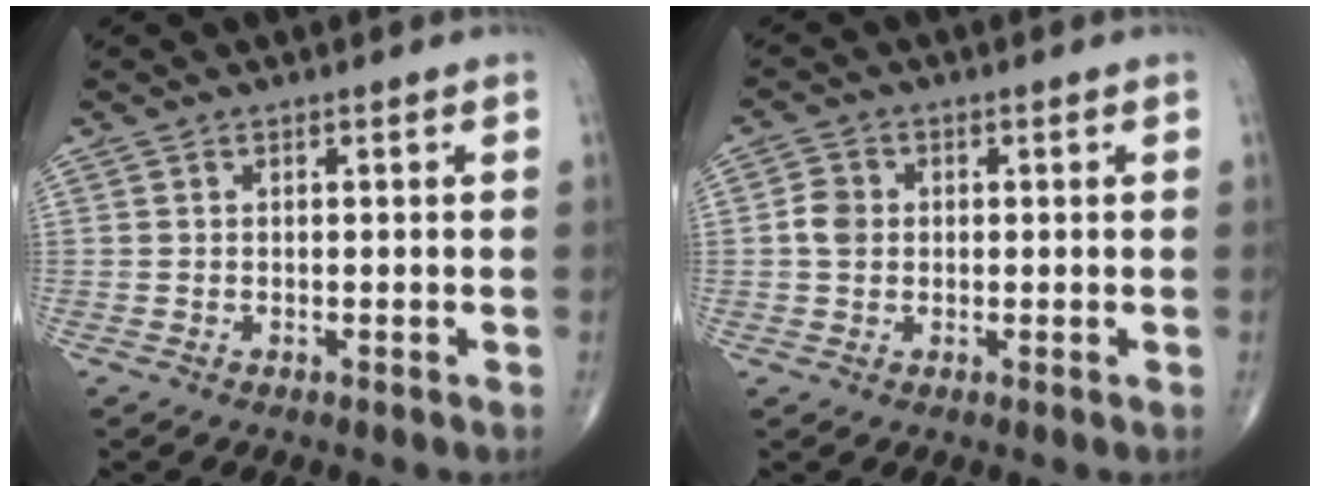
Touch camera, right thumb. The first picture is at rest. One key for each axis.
{"total": 3.6, "fx": 0.0, "fy": 3.0, "fz": 1.9, "tx": -0.027, "ty": 0.006, "tz": -0.006}